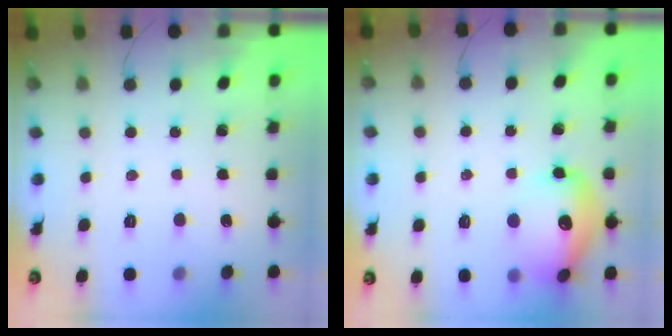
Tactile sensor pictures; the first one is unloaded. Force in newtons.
{"total": 15.0, "press": 14.9, "slide": 1.6}